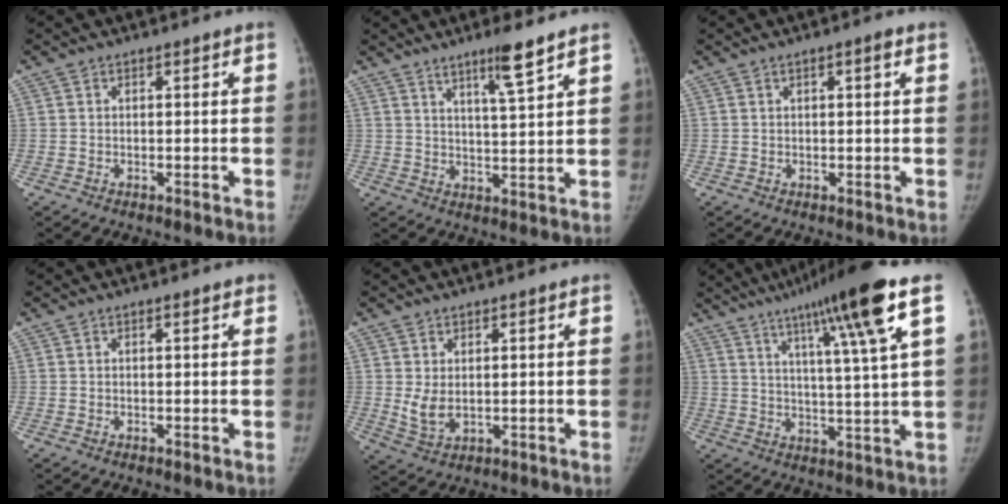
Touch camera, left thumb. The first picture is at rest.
{"total": 6.9, "force": [4.8, 0.0, 4.9], "torque": [-0.080, -0.035, 0.083]}
{"total": 1.7, "force": [0.7, 0.3, 1.5], "torque": [-0.022, 0.002, 0.010]}
{"total": 0.5, "force": [0.3, 0.1, 0.4], "torque": [-0.007, 0.000, 0.003]}
{"total": 4.2, "force": [0.5, 2.6, 3.2], "torque": [-0.056, -0.010, 0.020]}
{"total": 17.2, "force": [9.1, 0.1, 14.6], "torque": [-0.223, -0.023, 0.138]}